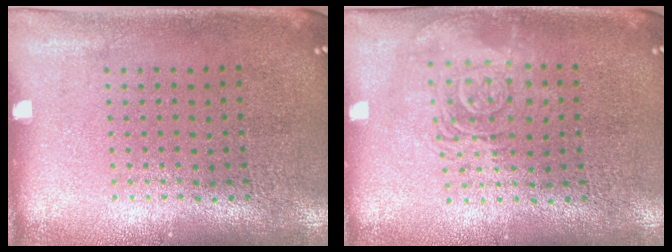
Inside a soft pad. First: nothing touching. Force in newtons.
{"total": 2.6, "press": 2.6, "slide": 0.4}